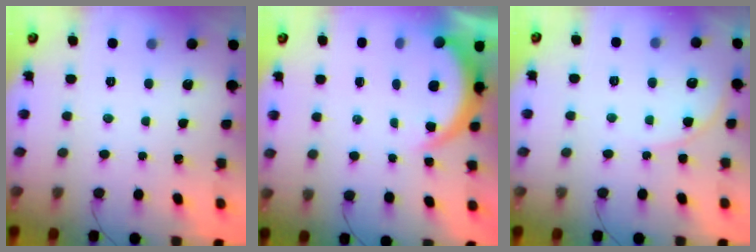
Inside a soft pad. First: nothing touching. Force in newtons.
{"total": 5.5, "press": 5.5, "slide": 0.4}
{"total": 6.5, "press": 6.5, "slide": 0.6}